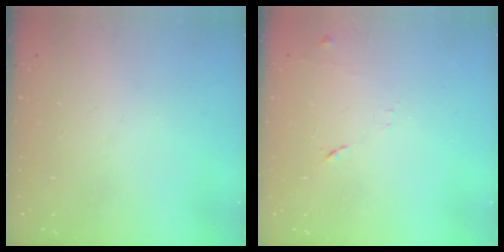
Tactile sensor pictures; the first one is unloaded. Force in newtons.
{"total": 9.2, "press": 9.1, "slide": 0.7}